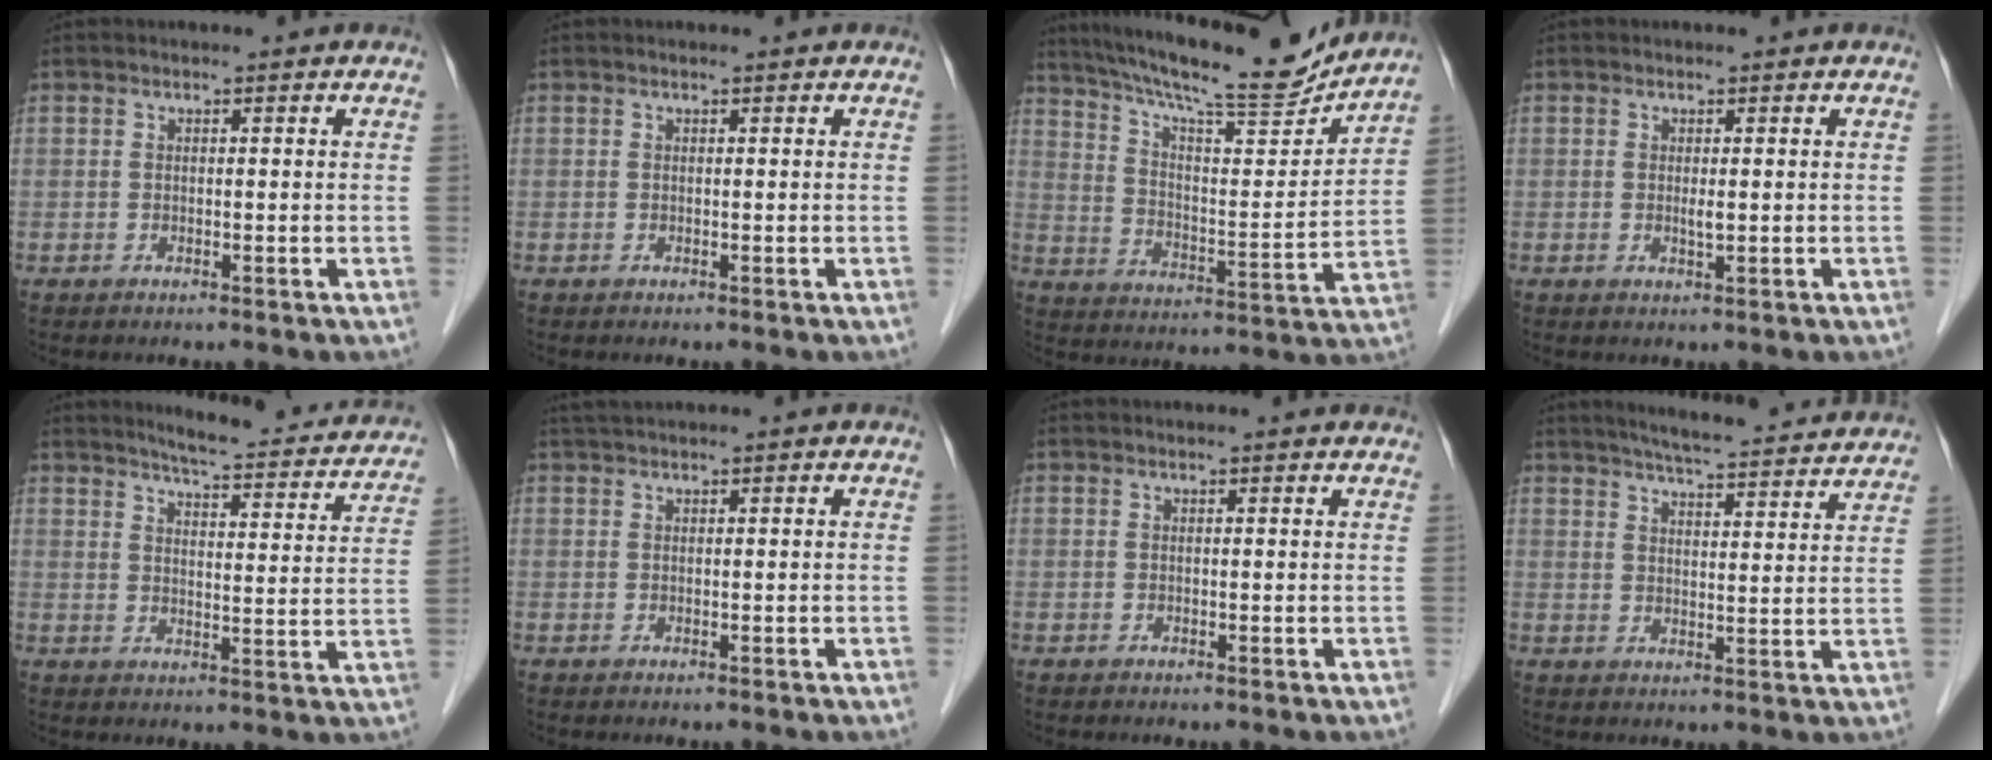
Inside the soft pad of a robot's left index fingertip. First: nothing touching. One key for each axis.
{"total": 0.0}
{"total": 18.9, "fx": 17.2, "fy": 1.2, "fz": 7.9, "tx": -0.142, "ty": -0.017, "tz": 0.263}
{"total": 0.9, "fx": -0.2, "fy": 0.1, "fz": 0.9, "tx": -0.021, "ty": -0.007, "tz": -0.001}
{"total": 17.2, "fx": 15.9, "fy": 2.4, "fz": 6.2, "tx": -0.072, "ty": -0.038, "tz": 0.183}
{"total": 2.4, "fx": 2.1, "fy": -0.3, "fz": 1.1, "tx": -0.012, "ty": 0.024, "tz": 0.040}
{"total": 2.3, "fx": 2.2, "fy": 0.3, "fz": 0.8, "tx": -0.014, "ty": 0.010, "tz": 0.019}
{"total": 18.4, "fx": 17.0, "fy": 1.5, "fz": 6.8, "tx": -0.097, "ty": -0.008, "tz": 0.214}